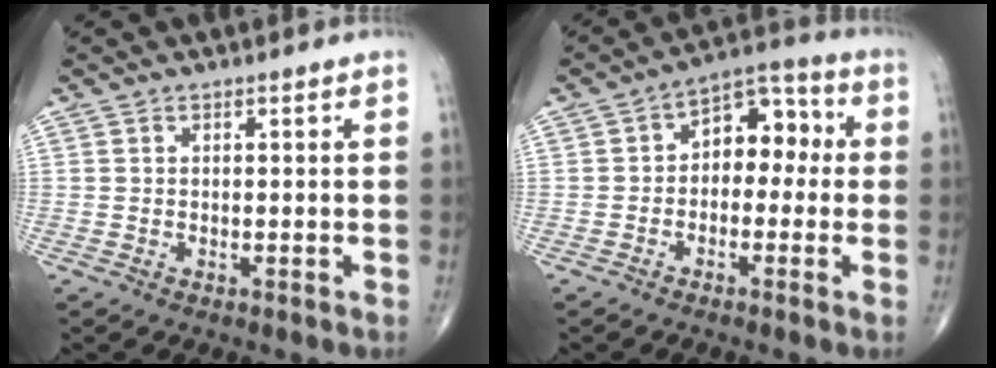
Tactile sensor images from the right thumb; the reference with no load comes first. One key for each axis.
{"total": 9.0, "fx": -0.1, "fy": 6.1, "fz": 6.7, "tx": -0.059, "ty": 0.041, "tz": -0.019}